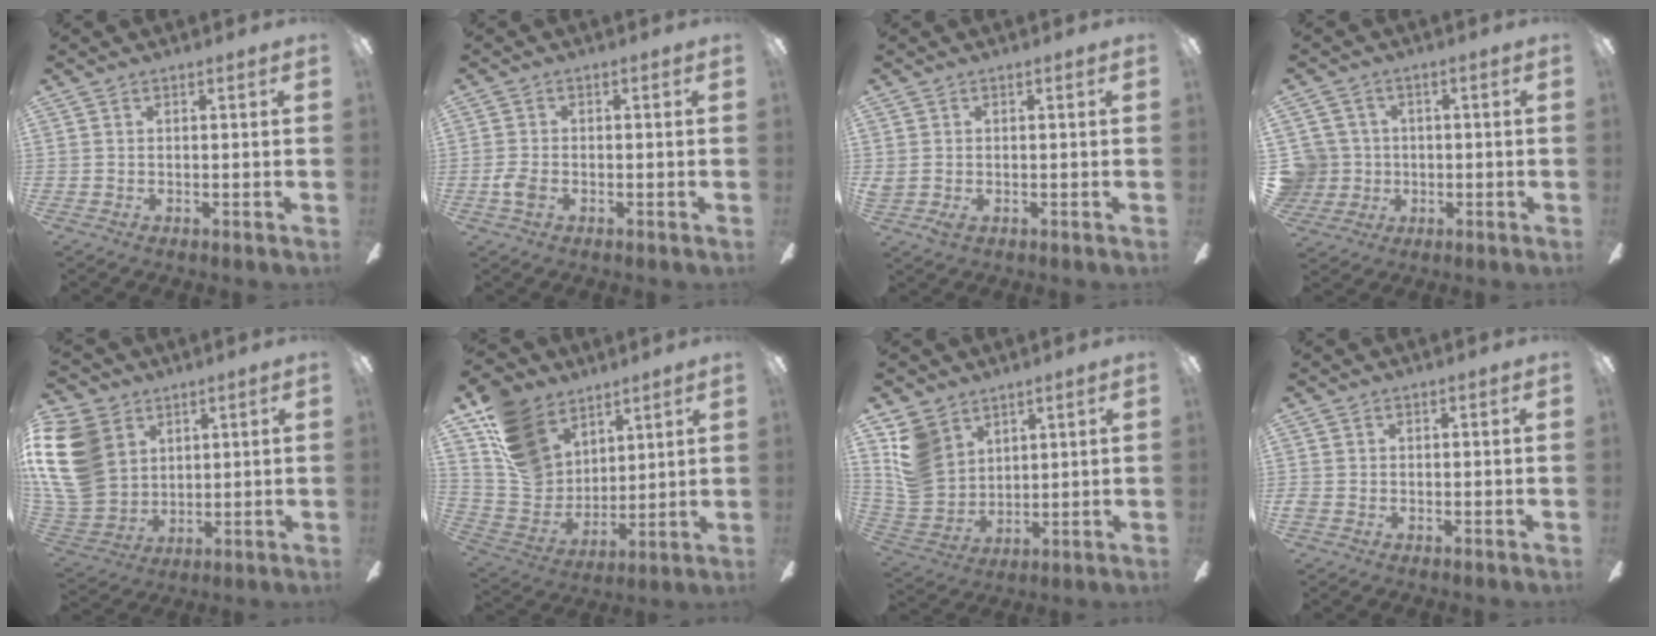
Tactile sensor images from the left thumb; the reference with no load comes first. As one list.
[{"total": 3.3, "force": [-1.3, 1.9, 2.4], "torque": [-0.052, 0.002, -0.024]}, {"total": 1.9, "force": [-0.3, 1.4, 1.3], "torque": [-0.025, -0.005, -0.008]}, {"total": 7.4, "force": [0.2, 7.4, 0.9], "torque": [-0.055, 0.005, 0.014]}, {"total": 19.4, "force": [5.0, 15.4, 10.7], "torque": [-0.242, -0.013, 0.096]}, {"total": 16.0, "force": [9.9, 11.1, 5.8], "torque": [-0.131, -0.046, 0.200]}, {"total": 11.5, "force": [6.1, 8.7, 4.5], "torque": [-0.127, -0.022, 0.125]}, {"total": 0.9, "force": [-0.5, 0.7, 0.3], "torque": [-0.003, 0.002, -0.009]}]